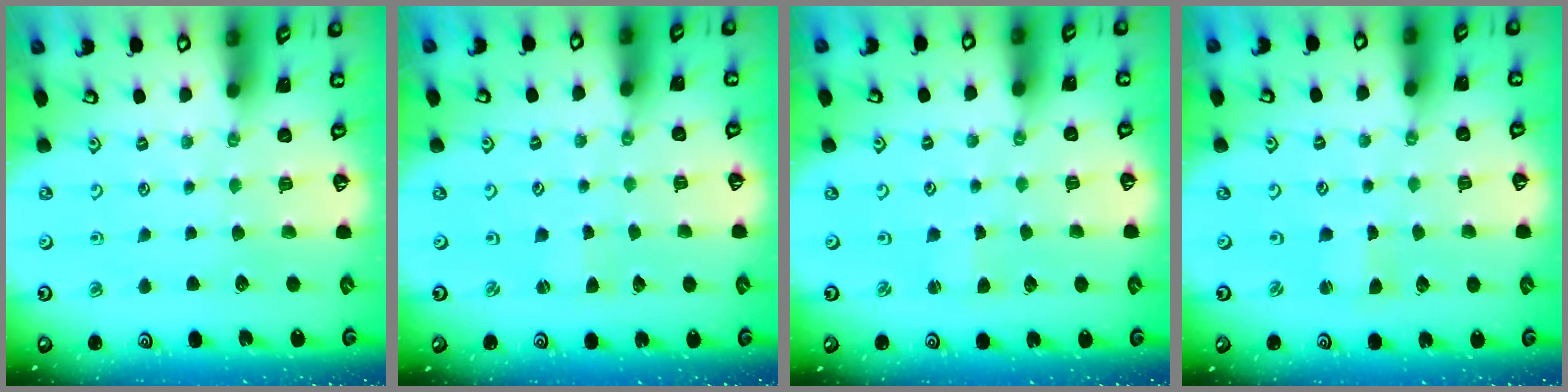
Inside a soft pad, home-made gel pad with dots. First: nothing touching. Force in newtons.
{"total": 0.7, "press": 0.7, "slide": 0.1}
{"total": 1.4, "press": 1.4, "slide": 0.3}
{"total": 1.1, "press": 1.0, "slide": 0.3}